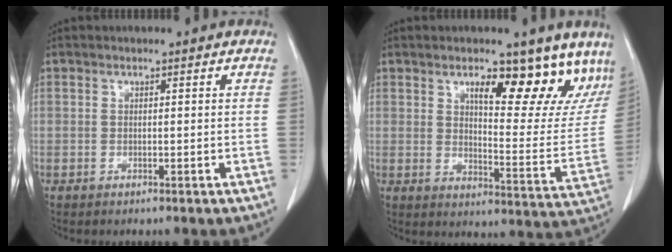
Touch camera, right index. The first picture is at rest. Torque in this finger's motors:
{"motor_torque": [0.37, 0.37, 0.16, 0.06]}